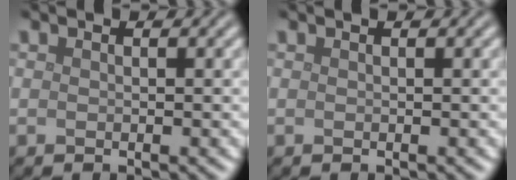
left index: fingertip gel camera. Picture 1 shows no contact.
{"total": 0.0}